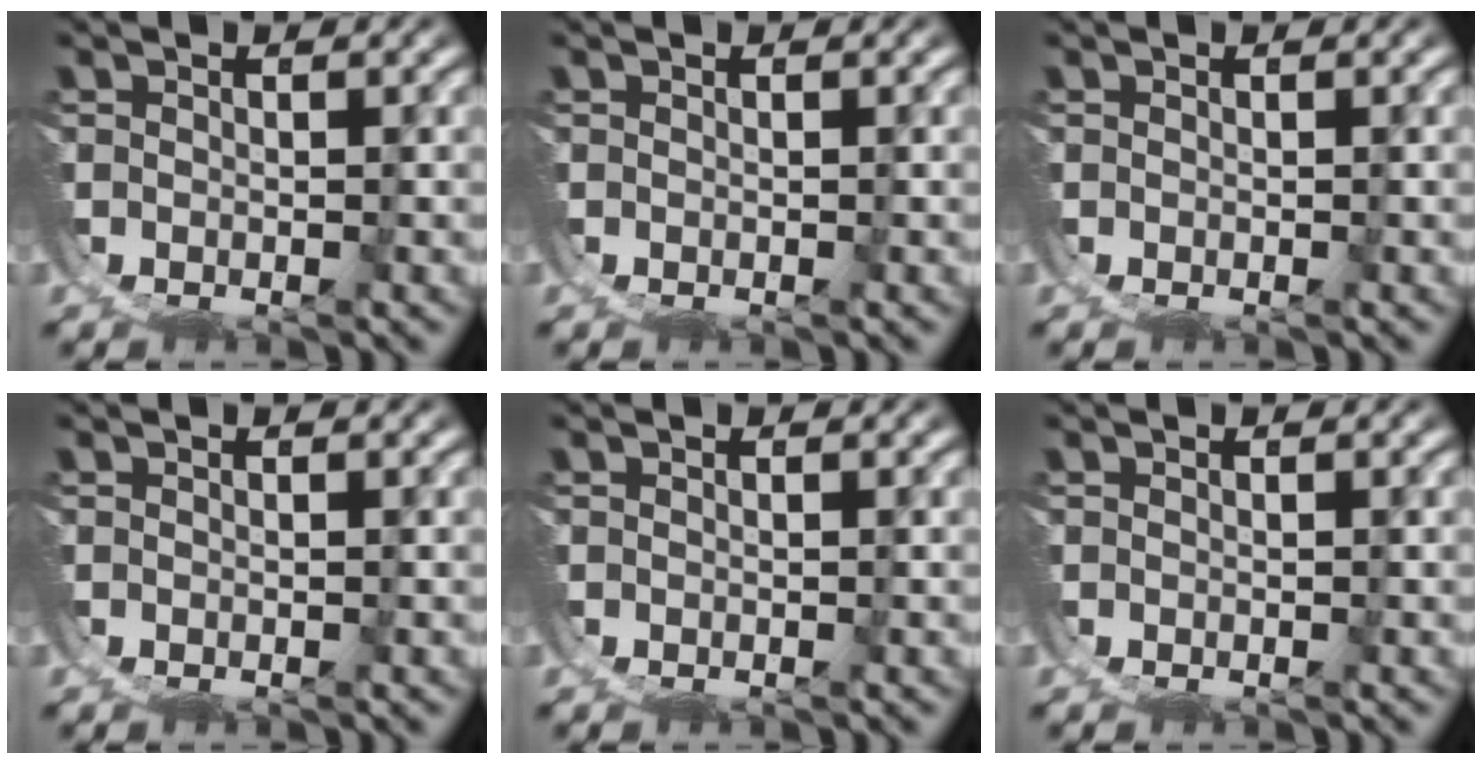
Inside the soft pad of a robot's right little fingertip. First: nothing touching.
{"total": 0.0}
{"total": 0.0}
{"total": 0.0}
{"total": 0.0}
{"total": 0.0}